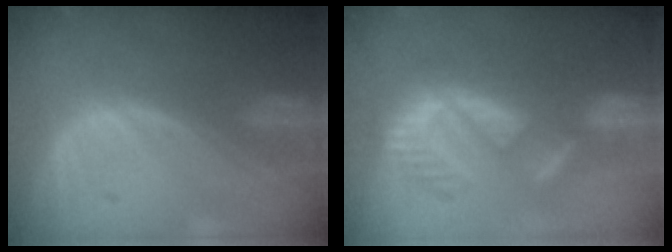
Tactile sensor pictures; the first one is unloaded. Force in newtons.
{"total": 9.4, "press": 8.2, "slide": 4.7}